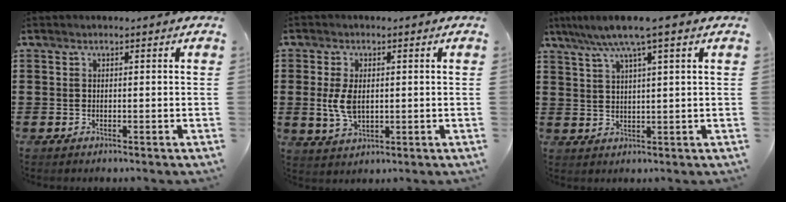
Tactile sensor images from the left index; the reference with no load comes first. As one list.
[{"total": 5.3, "force": [0.4, 3.1, 4.3], "torque": [-0.109, 0.002, 0.002]}, {"total": 5.9, "force": [3.7, 0.1, 4.7], "torque": [-0.099, -0.002, 0.061]}]